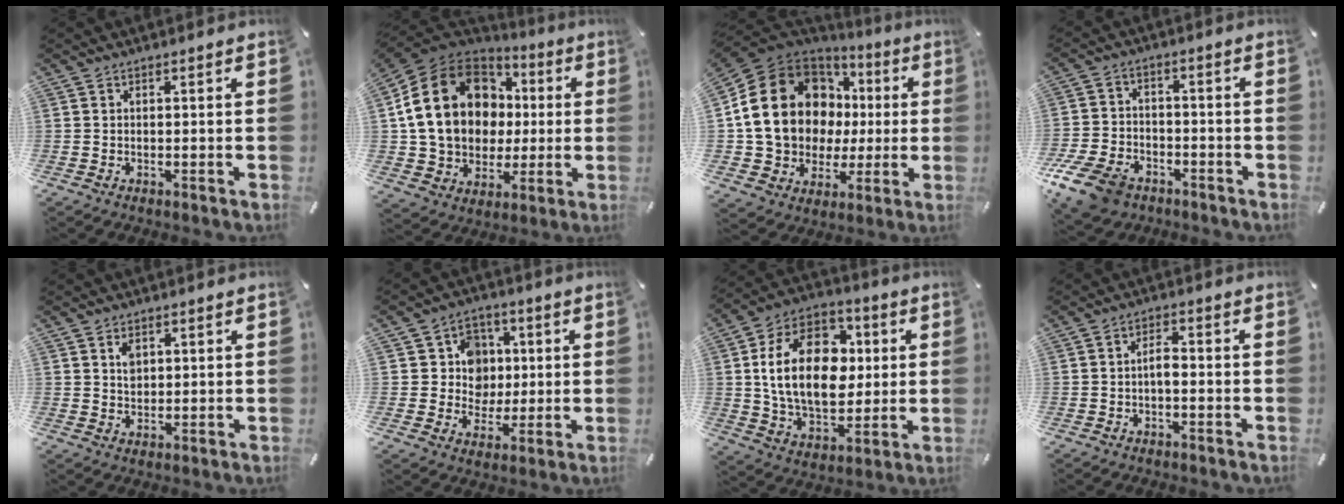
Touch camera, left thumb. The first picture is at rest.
{"total": 21.3, "force": [3.3, 17.5, 11.8], "torque": [-0.228, 0.000, 0.070]}
{"total": 21.4, "force": [3.8, 17.5, 11.8], "torque": [-0.226, -0.016, 0.087]}
{"total": 11.3, "force": [-7.1, 7.0, 5.3], "torque": [-0.107, 0.044, -0.129]}
{"total": 2.8, "force": [1.0, 2.1, 1.4], "torque": [-0.016, -0.005, 0.016]}
{"total": 9.3, "force": [1.1, 9.0, 2.2], "torque": [-0.034, 0.000, 0.026]}
{"total": 20.7, "force": [2.0, 14.5, 14.6], "torque": [-0.273, 0.007, 0.034]}
{"total": 3.3, "force": [-1.1, 1.4, 2.8], "torque": [-0.050, 0.011, -0.021]}